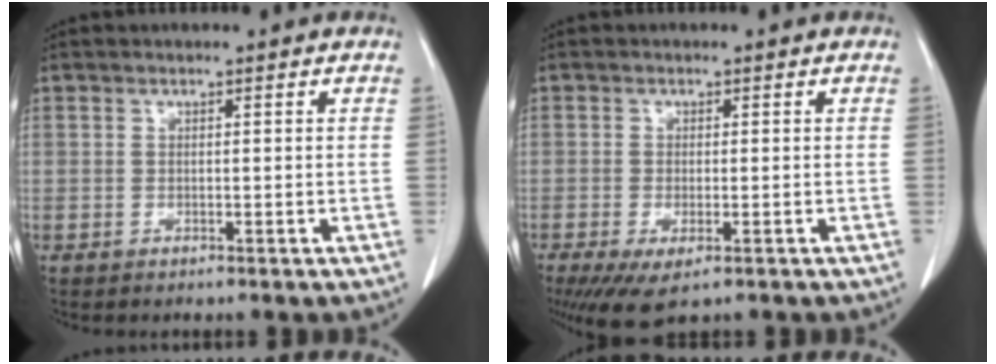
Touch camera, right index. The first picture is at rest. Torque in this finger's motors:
{"motor_torque": [0.67, -0.53, 0.24, 0.06]}